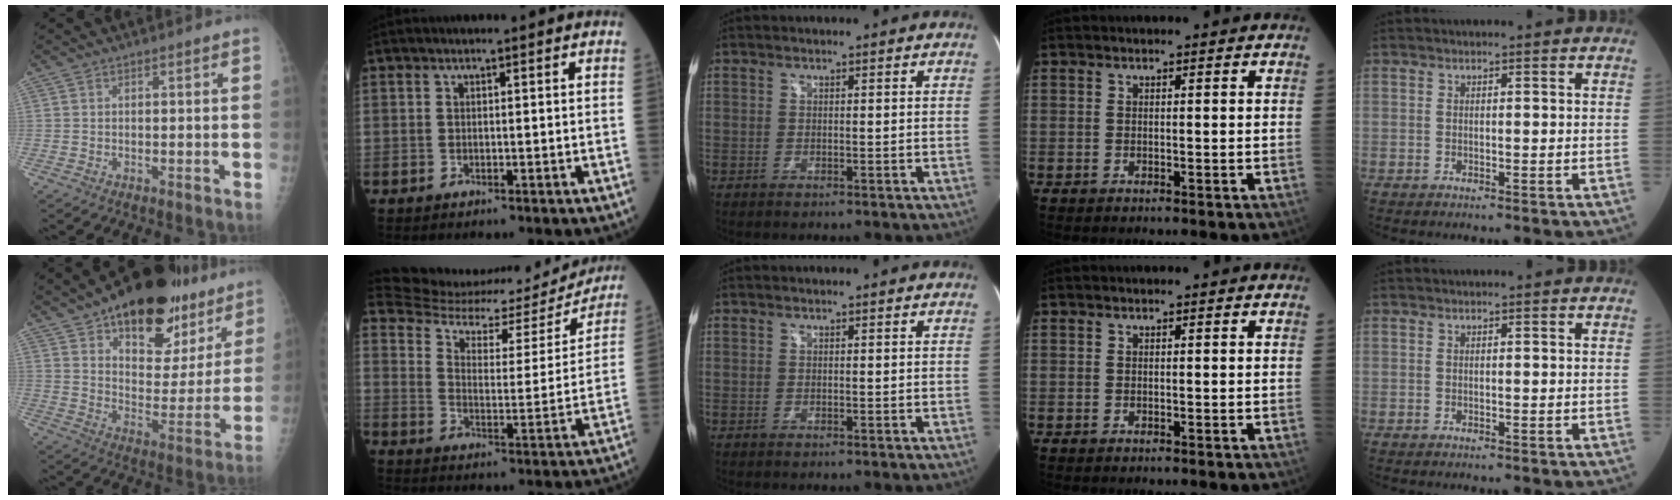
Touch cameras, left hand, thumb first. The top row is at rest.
{"thumb": {"total": 25.6, "force": [16.1, 12.7, 15.3], "torque": [-0.175, -0.050, 0.239]}, "index": {"total": 19.8, "force": [19.3, 3.6, 2.6], "torque": [-0.044, -0.049, 0.256]}}